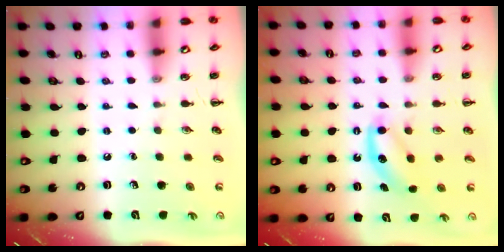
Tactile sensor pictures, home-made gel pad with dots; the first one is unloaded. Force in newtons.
{"total": 4.8, "press": 4.6, "slide": 1.4}